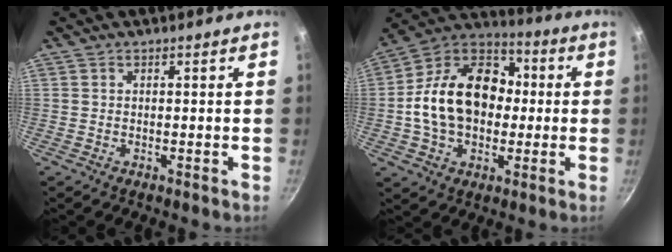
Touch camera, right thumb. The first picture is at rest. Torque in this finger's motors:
{"motor_torque": [-0.31, 2.66, 1.68, -0.59, 0.58]}